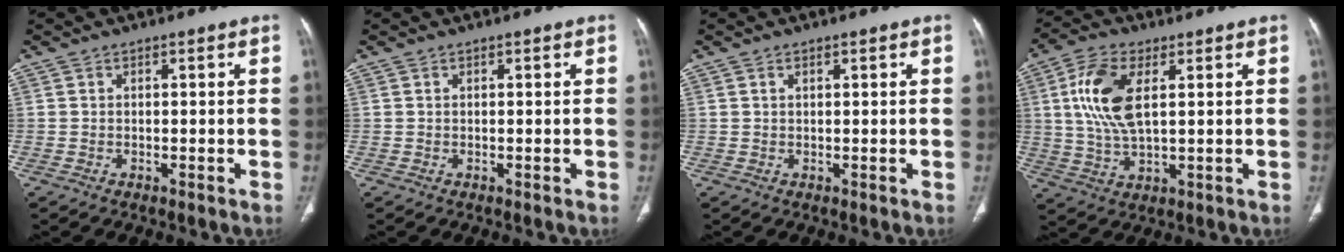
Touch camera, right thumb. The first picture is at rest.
{"total": 0.0}
{"total": 0.7, "force": [0.4, 0.2, 0.5], "torque": [-0.010, 0.002, 0.007]}
{"total": 11.3, "force": [2.8, 5.2, 9.6], "torque": [-0.206, -0.003, 0.057]}